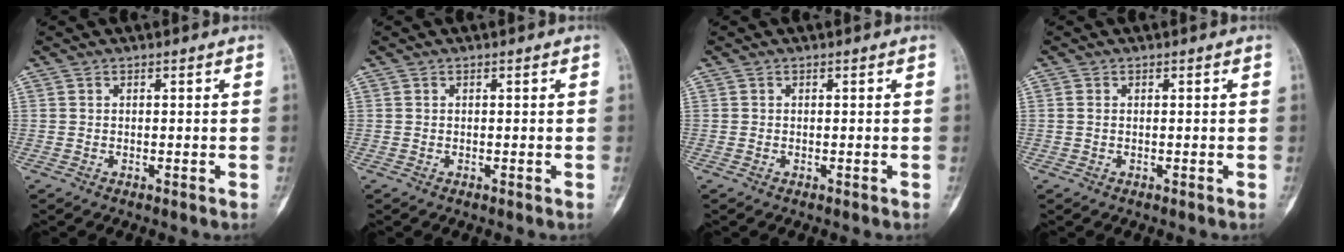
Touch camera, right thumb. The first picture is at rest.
{"total": 0.0}
{"total": 0.0}
{"total": 0.6, "force": [0.0, 0.4, 0.4], "torque": [-0.009, 0.000, -0.001]}